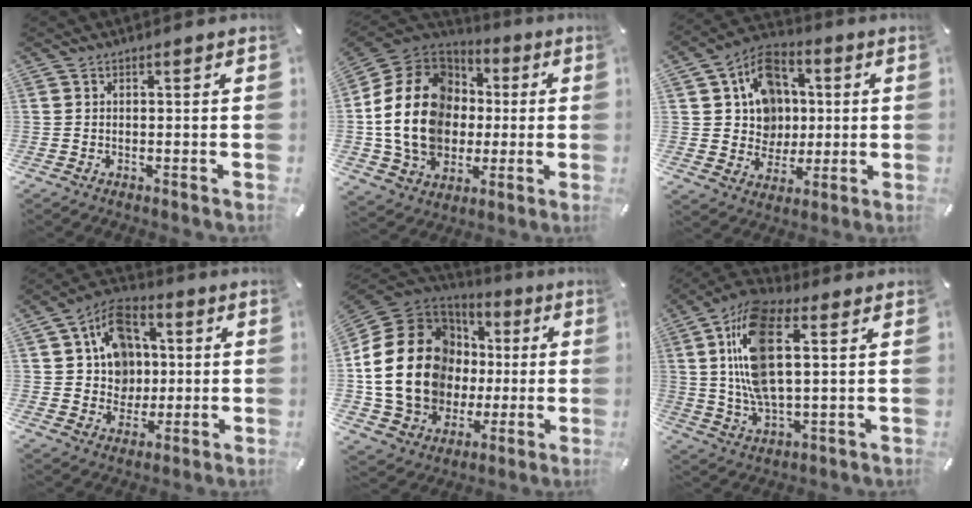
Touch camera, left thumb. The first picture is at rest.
{"total": 21.8, "force": [-1.1, 17.7, 12.8], "torque": [-0.259, 0.017, -0.014]}
{"total": 12.6, "force": [1.8, 11.7, 4.3], "torque": [-0.069, -0.003, 0.042]}
{"total": 11.9, "force": [2.0, 10.8, 4.5], "torque": [-0.086, -0.006, 0.043]}
{"total": 26.2, "force": [0.6, 20.3, 16.6], "torque": [-0.352, -0.009, 0.030]}
{"total": 16.4, "force": [4.5, 7.6, 13.9], "torque": [-0.308, -0.002, 0.078]}